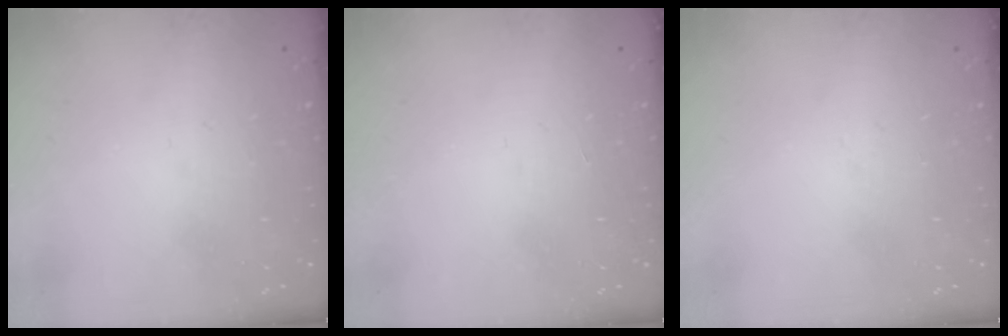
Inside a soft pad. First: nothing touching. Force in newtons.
{"total": 1.7, "press": 1.7, "slide": 0.1}
{"total": 0.0}